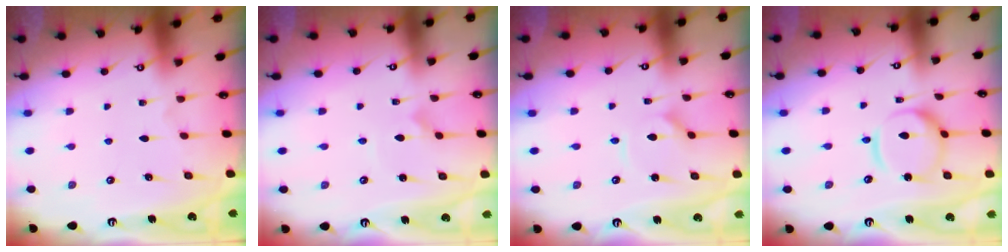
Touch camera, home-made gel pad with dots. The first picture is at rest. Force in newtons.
{"total": 1.7, "press": 1.7, "slide": 0.1}
{"total": 1.8, "press": 1.7, "slide": 0.2}
{"total": 12.0, "press": 11.9, "slide": 1.2}